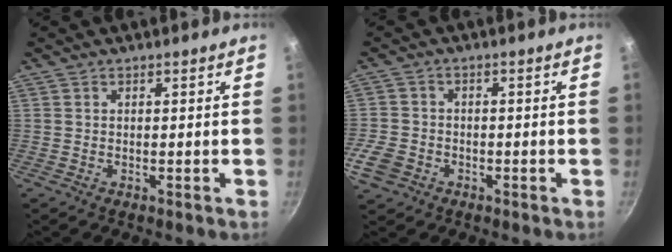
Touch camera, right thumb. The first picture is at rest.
{"total": 6.0, "force": [-2.7, 4.7, 2.6], "torque": [-0.053, 0.023, -0.052]}